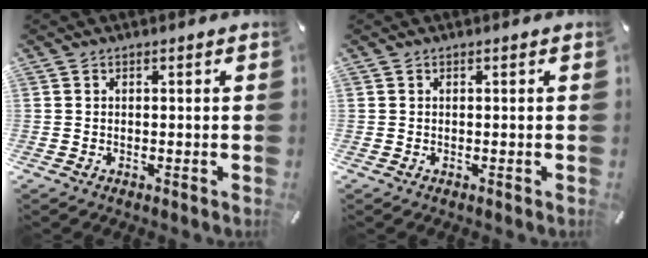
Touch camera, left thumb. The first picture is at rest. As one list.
[{"total": 0.0}]